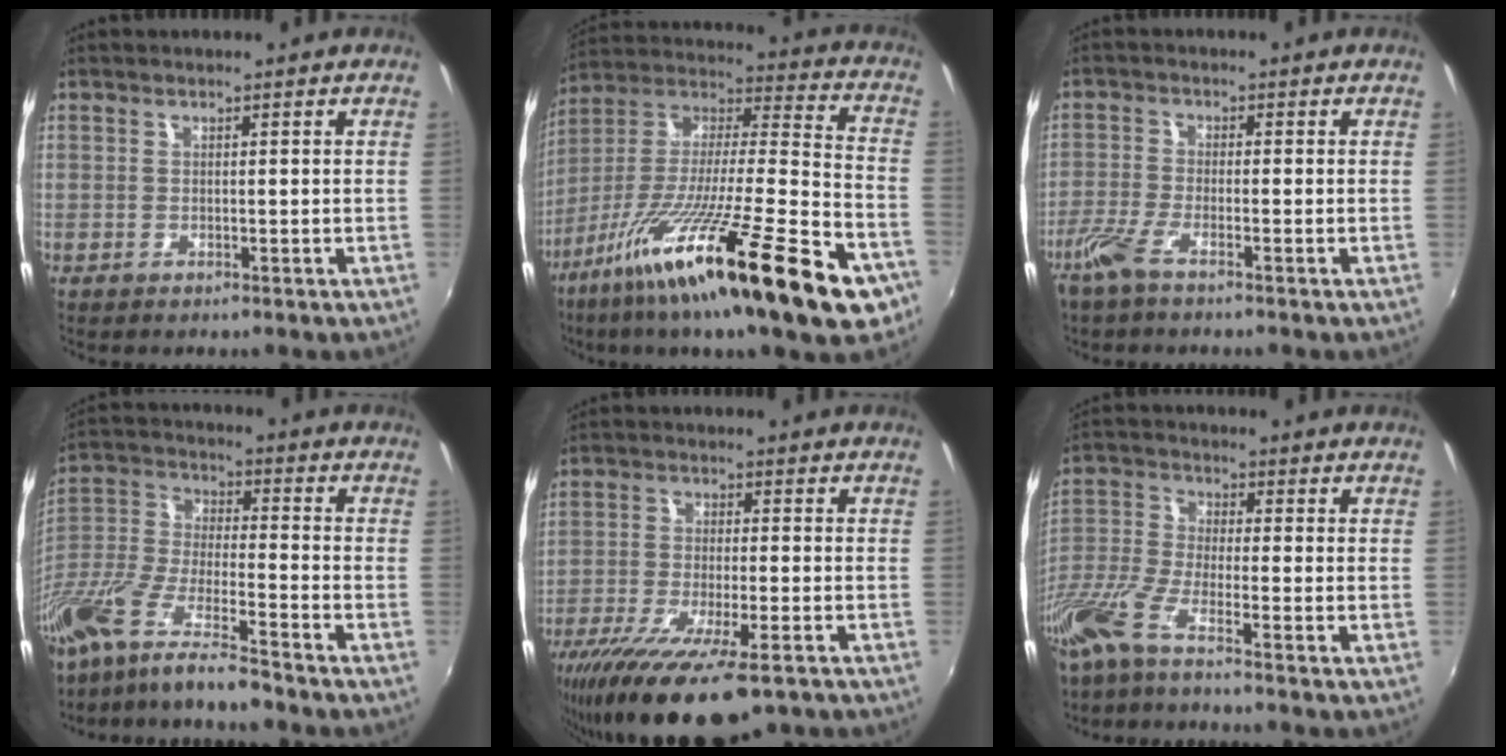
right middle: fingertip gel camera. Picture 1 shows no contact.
{"total": 31.9, "force": [-18.9, 4.9, 25.2], "torque": [-0.398, -0.054, -0.308]}
{"total": 4.4, "force": [-3.2, 0.6, 2.9], "torque": [-0.077, -0.009, -0.069]}
{"total": 14.8, "force": [-11.3, 1.9, 9.3], "torque": [-0.194, -0.024, -0.220]}
{"total": 16.8, "force": [-11.5, 3.9, 11.7], "torque": [-0.229, -0.065, -0.189]}
{"total": 8.1, "force": [-5.9, 0.3, 5.6], "torque": [-0.124, -0.019, -0.119]}